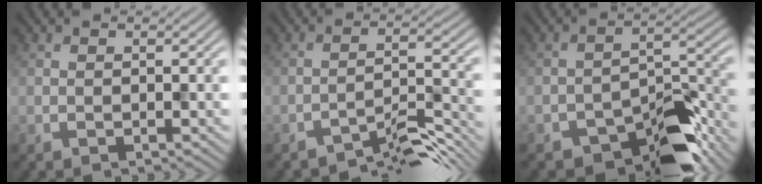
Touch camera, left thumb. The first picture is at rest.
{"total": 6.2, "force": [-5.2, 1.2, 3.2], "torque": [-0.046, 0.005, -0.087]}
{"total": 9.5, "force": [-6.9, 3.9, 5.1], "torque": [-0.057, -0.002, -0.123]}